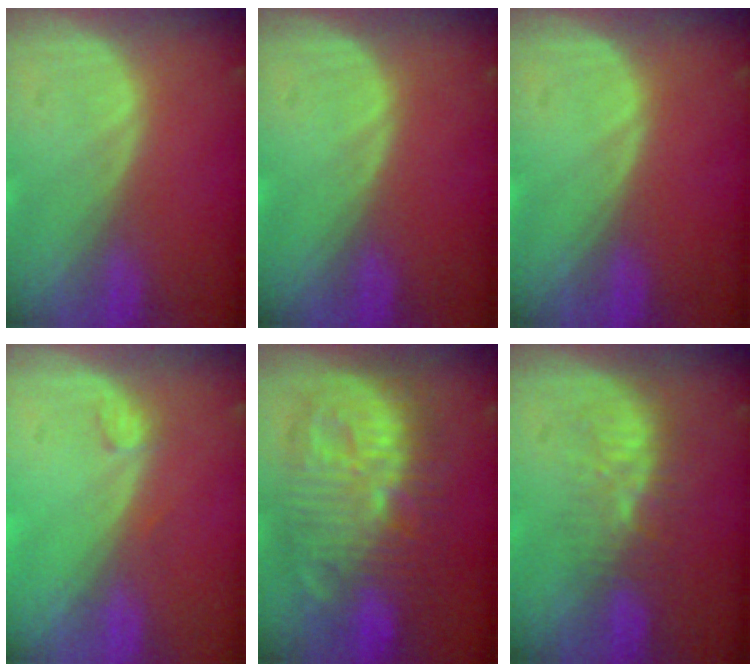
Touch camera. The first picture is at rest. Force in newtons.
{"total": 0.0}
{"total": 0.0}
{"total": 1.3, "press": 1.1, "slide": 0.5}
{"total": 12.4, "press": 12.3, "slide": 1.0}
{"total": 5.7, "press": 5.3, "slide": 2.0}